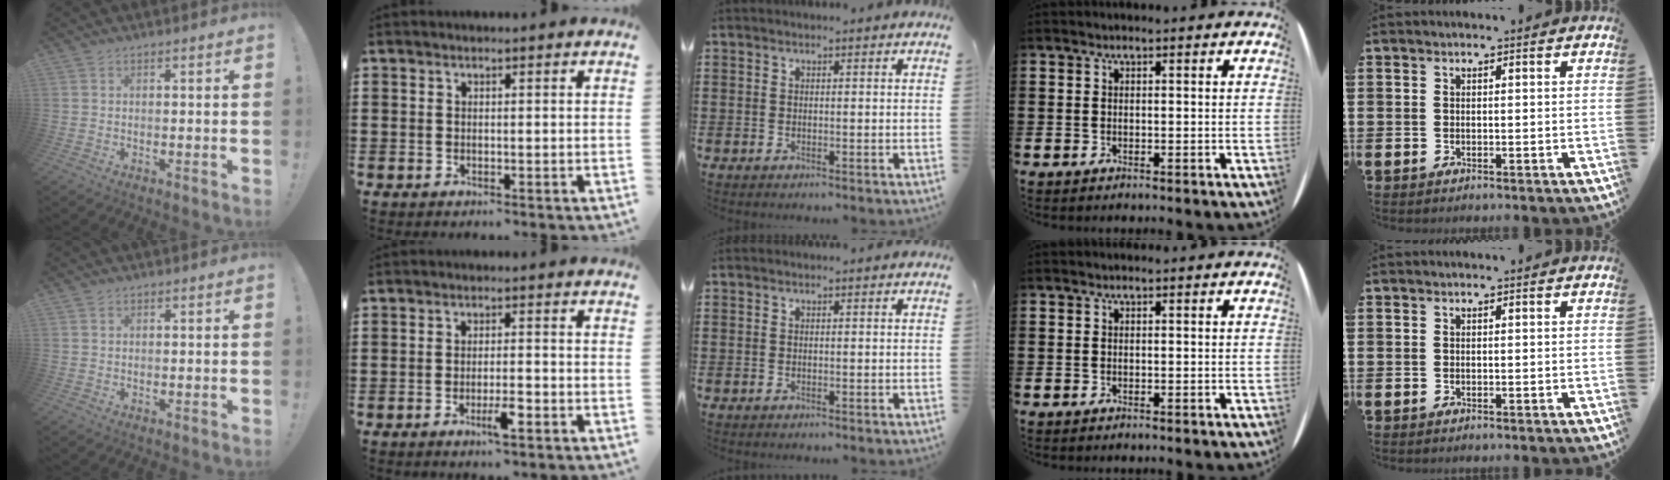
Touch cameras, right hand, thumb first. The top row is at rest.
{"thumb": {"total": 0.6, "force": [0.4, 0.4, 0.2], "torque": [-0.004, 0.001, 0.008]}, "index": {"total": 3.7, "force": [-1.8, 0.6, 3.2], "torque": [-0.058, -0.004, -0.033]}}